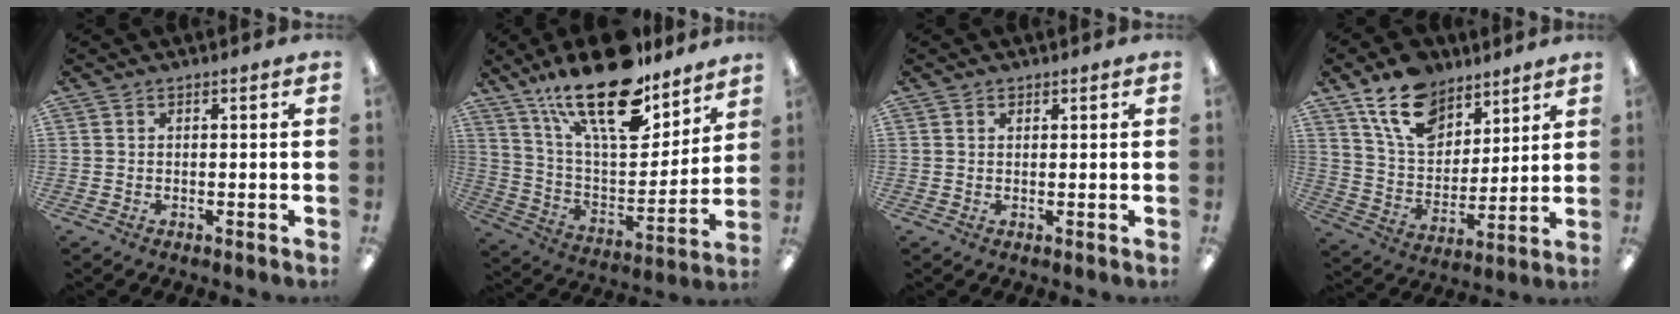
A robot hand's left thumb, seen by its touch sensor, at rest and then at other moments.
{"total": 25.4, "force": [17.4, 9.7, 15.7], "torque": [-0.257, -0.102, 0.298]}
{"total": 0.7, "force": [0.5, 0.4, 0.1], "torque": [-0.003, 0.002, 0.009]}
{"total": 16.3, "force": [11.2, 9.4, 7.1], "torque": [-0.131, -0.052, 0.211]}